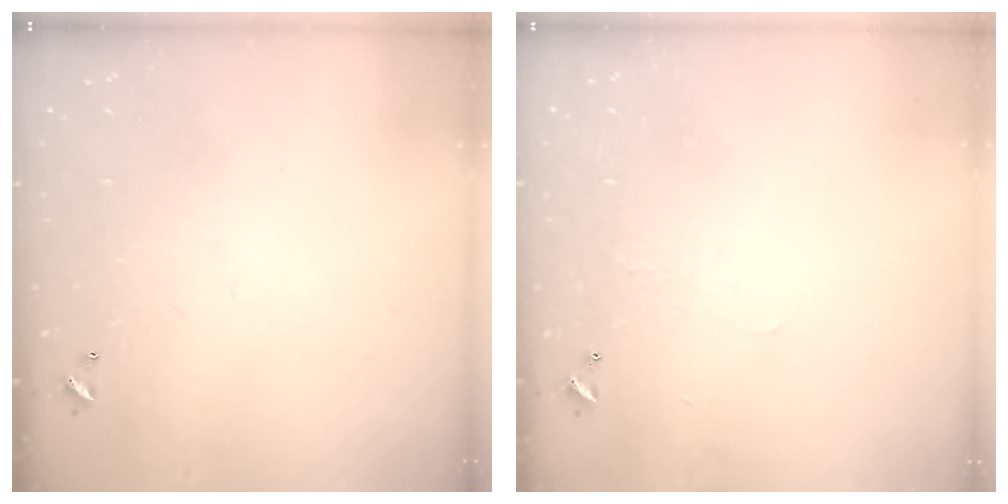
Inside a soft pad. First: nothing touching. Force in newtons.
{"total": 0.9, "press": 0.8, "slide": 0.5}